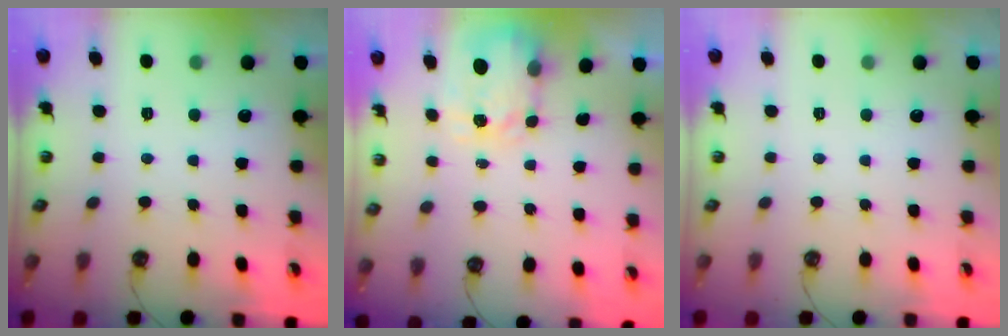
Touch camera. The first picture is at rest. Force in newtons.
{"total": 3.7, "press": 3.7, "slide": 0.5}
{"total": 0.0}